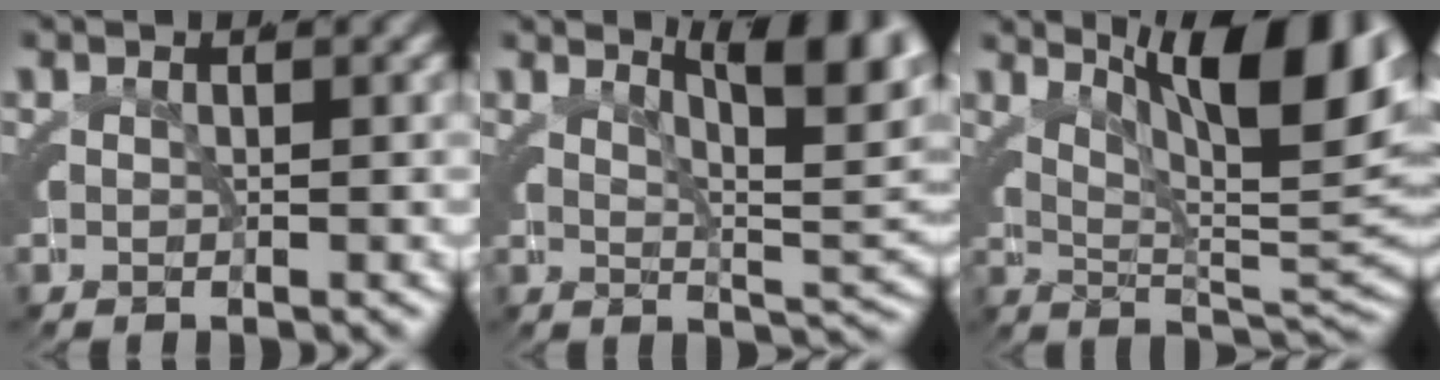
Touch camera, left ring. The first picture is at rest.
{"total": 7.9, "force": [3.6, 2.0, 6.7], "torque": [-0.054, 0.012, 0.047]}
{"total": 12.2, "force": [5.2, 4.2, 10.2], "torque": [-0.114, 0.017, 0.069]}